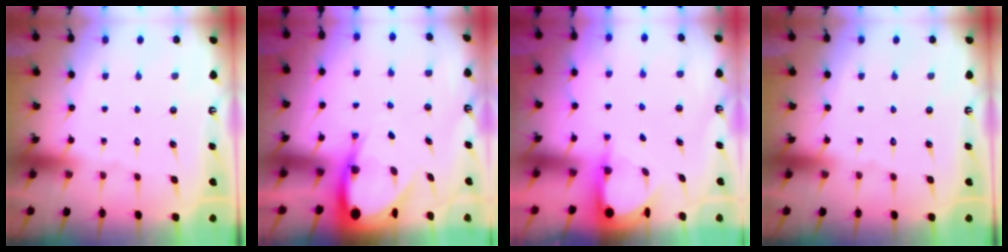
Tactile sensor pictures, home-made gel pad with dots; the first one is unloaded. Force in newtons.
{"total": 9.0, "press": 8.9, "slide": 0.9}
{"total": 3.9, "press": 3.9, "slide": 0.3}
{"total": 0.0}